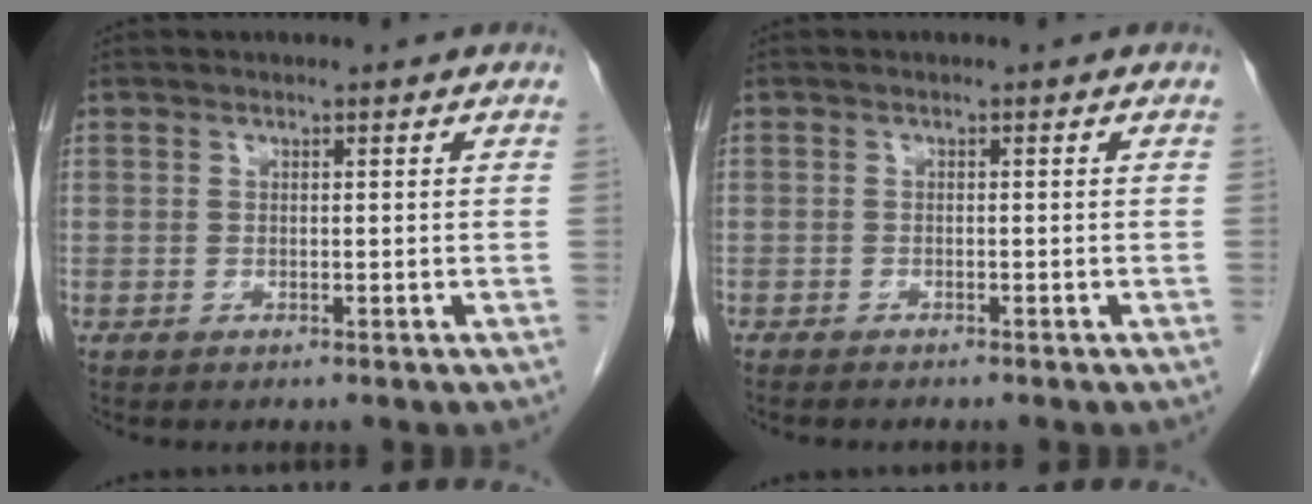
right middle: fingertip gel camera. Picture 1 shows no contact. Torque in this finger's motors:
{"motor_torque": [1.15, -0.99, 0.21, 0.01]}